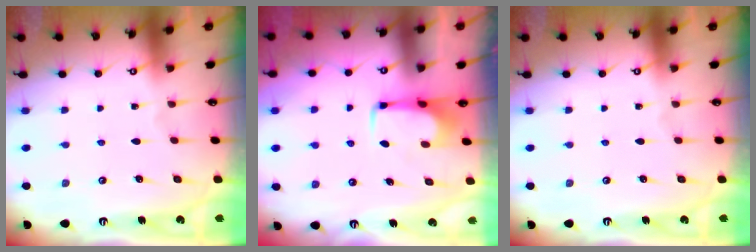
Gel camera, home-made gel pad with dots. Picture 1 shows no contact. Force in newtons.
{"total": 1.7, "press": 1.6, "slide": 0.5}
{"total": 0.0}